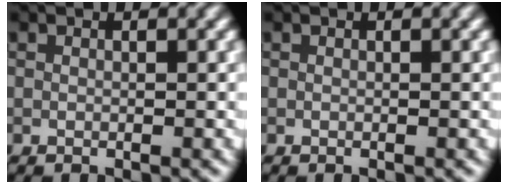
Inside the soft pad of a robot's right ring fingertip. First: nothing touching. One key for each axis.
{"total": 0.0}